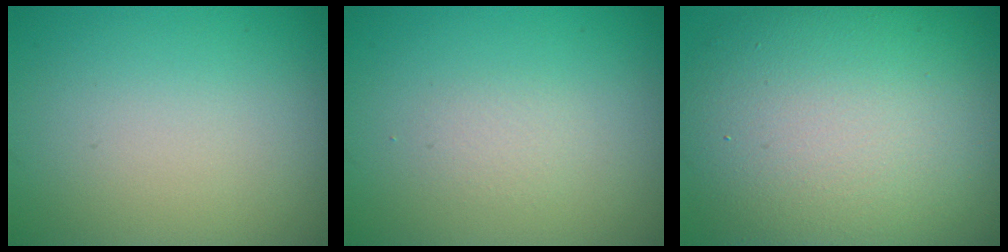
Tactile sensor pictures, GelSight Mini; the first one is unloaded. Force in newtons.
{"total": 1.0, "press": 1.0, "slide": 0.1}
{"total": 14.6, "press": 14.5, "slide": 0.7}